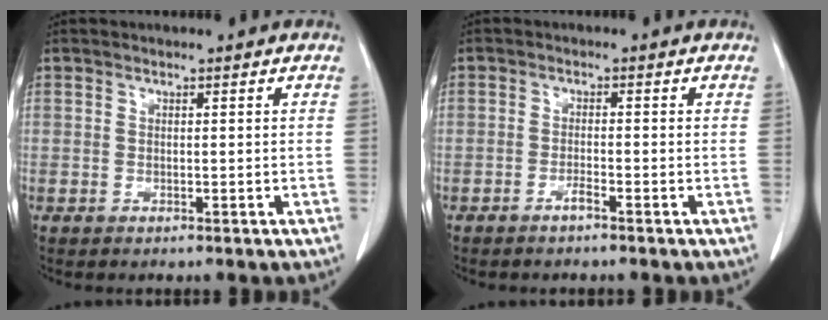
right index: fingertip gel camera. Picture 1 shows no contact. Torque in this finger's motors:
{"motor_torque": [0.21, -0.17, -0.03, 0.00]}